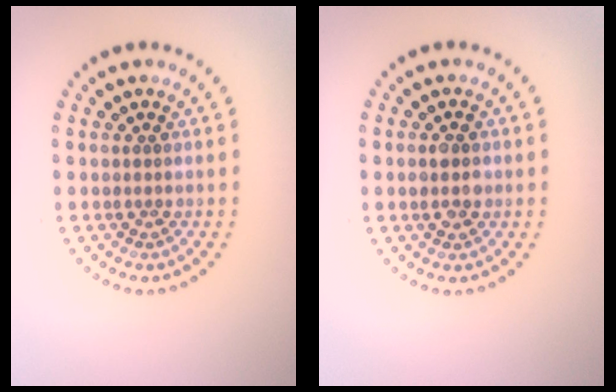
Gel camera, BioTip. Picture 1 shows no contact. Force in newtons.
{"total": 2.4, "press": 2.4, "slide": 0.0}